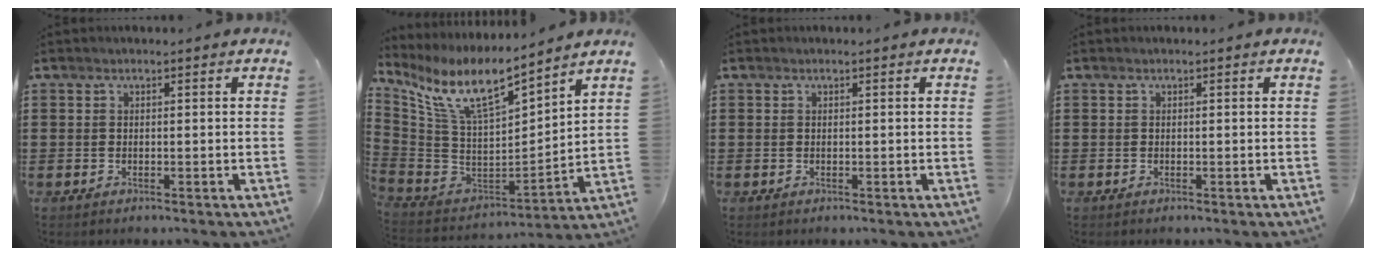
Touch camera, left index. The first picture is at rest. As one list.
[{"total": 11.7, "force": [8.4, 2.7, 7.7], "torque": [-0.182, -0.055, 0.147]}, {"total": 0.0}, {"total": 0.0}]